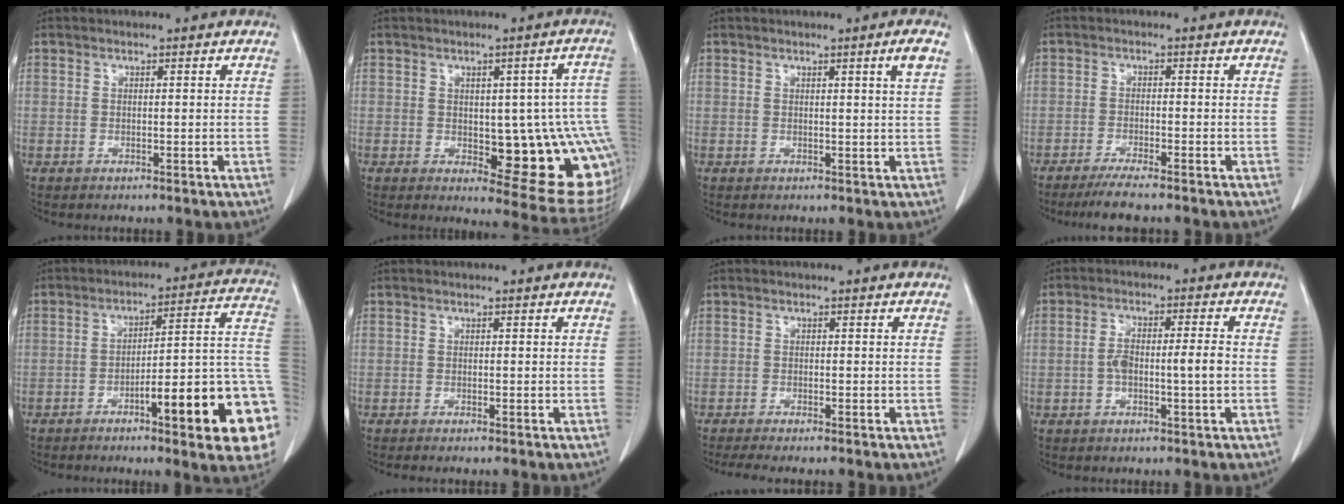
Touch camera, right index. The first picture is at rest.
{"total": 15.1, "force": [-1.8, 4.7, 14.2], "torque": [-0.115, 0.012, -0.004]}
{"total": 2.0, "force": [0.9, -0.6, 1.7], "torque": [-0.024, -0.006, 0.015]}
{"total": 5.4, "force": [-4.5, 0.0, 3.0], "torque": [-0.046, -0.012, -0.075]}
{"total": 19.1, "force": [-6.5, 2.3, 17.8], "torque": [-0.144, 0.025, -0.081]}
{"total": 1.2, "force": [-1.0, -0.1, 0.6], "torque": [-0.008, -0.001, -0.015]}
{"total": 4.8, "force": [-4.1, 0.2, 2.5], "torque": [-0.030, -0.009, -0.063]}
{"total": 5.6, "force": [-0.7, 0.9, 5.5], "torque": [-0.110, 0.012, -0.012]}